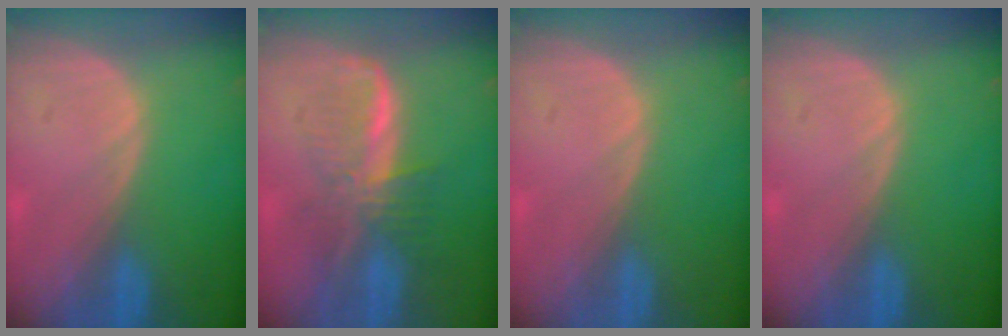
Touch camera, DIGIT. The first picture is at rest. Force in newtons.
{"total": 6.8, "press": 6.4, "slide": 2.3}
{"total": 0.0}
{"total": 0.0}